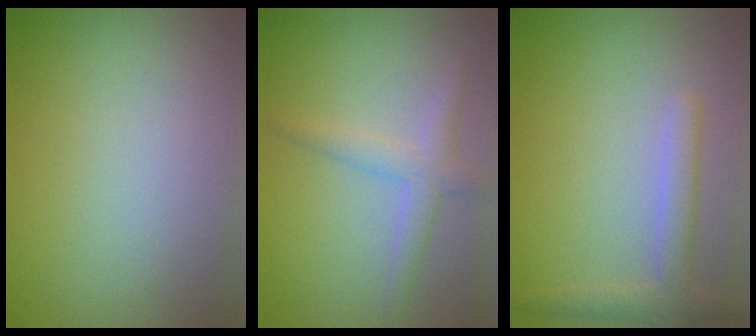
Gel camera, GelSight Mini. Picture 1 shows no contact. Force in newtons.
{"total": 2.4, "press": 2.4, "slide": 0.1}
{"total": 2.6, "press": 2.5, "slide": 0.2}